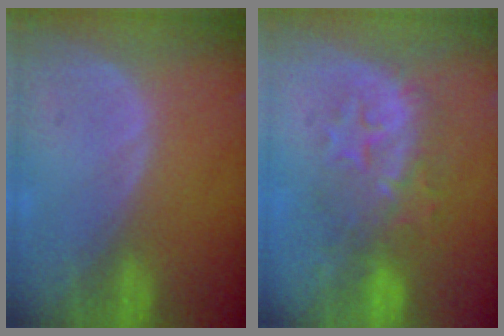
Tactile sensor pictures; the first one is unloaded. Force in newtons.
{"total": 8.3, "press": 8.2, "slide": 1.2}